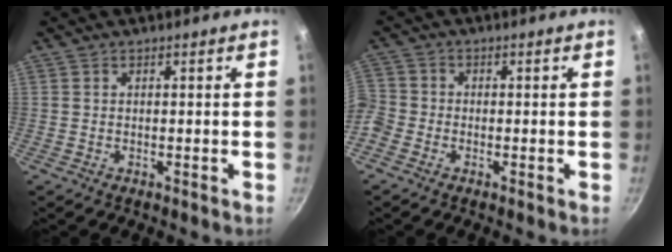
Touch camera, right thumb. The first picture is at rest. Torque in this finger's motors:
{"motor_torque": [-0.24, 0.24, 0.69, -0.66, 0.10]}